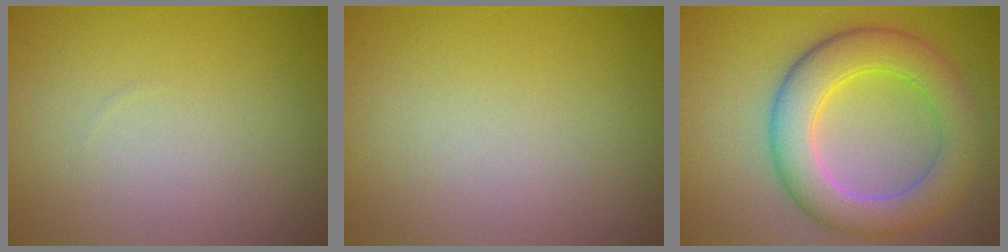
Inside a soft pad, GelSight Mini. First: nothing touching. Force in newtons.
{"total": 0.0}
{"total": 6.8, "press": 6.8, "slide": 0.2}